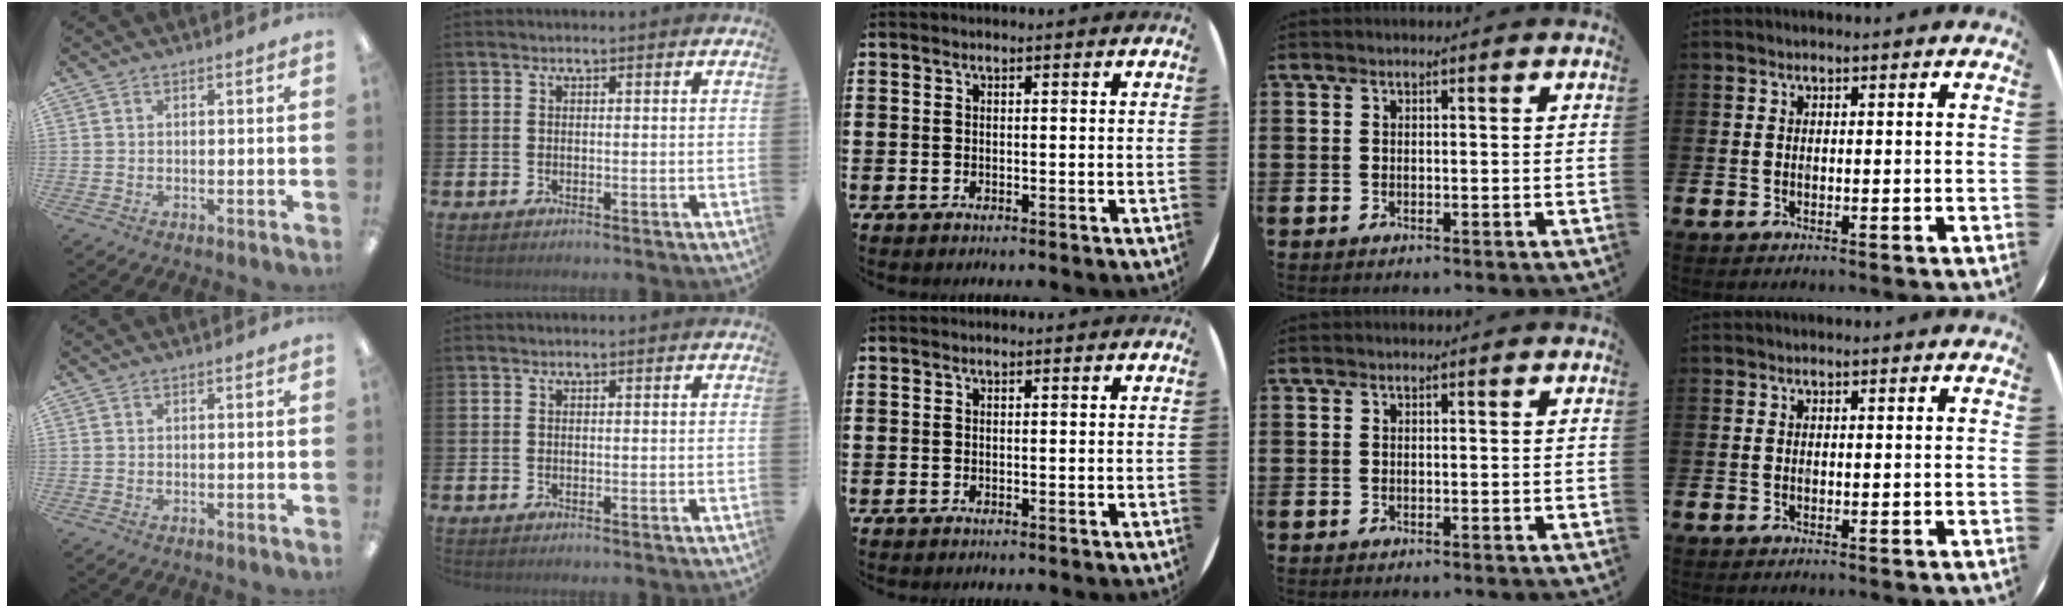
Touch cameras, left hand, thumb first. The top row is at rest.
{}